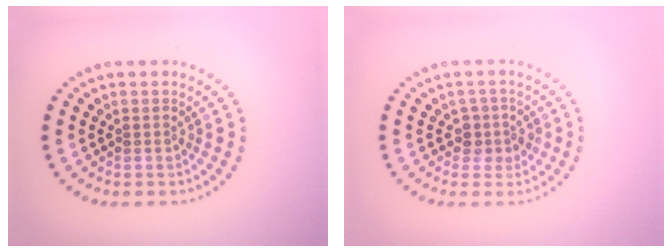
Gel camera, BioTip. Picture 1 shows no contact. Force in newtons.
{"total": 1.9, "press": 1.6, "slide": 1.1}